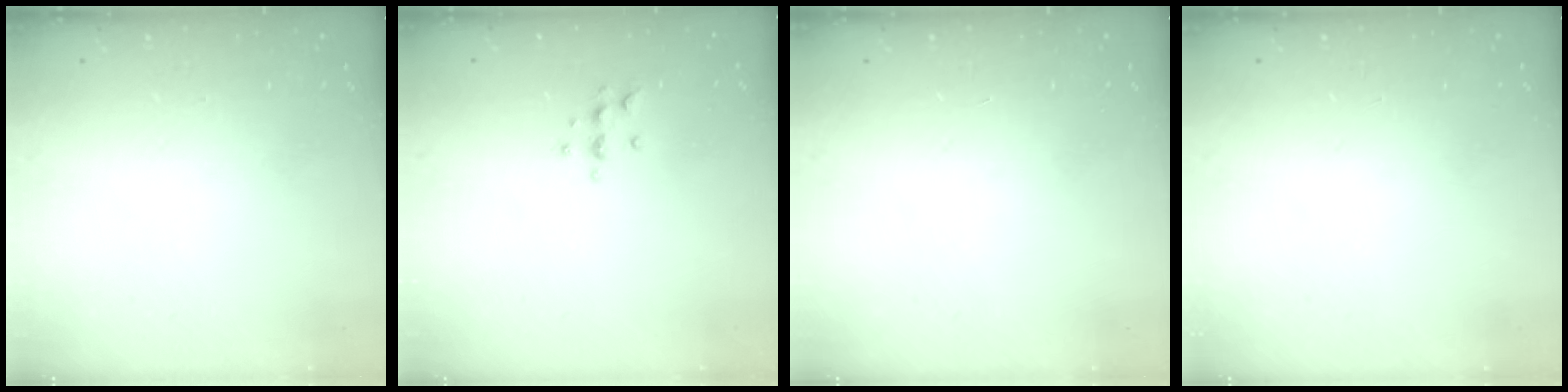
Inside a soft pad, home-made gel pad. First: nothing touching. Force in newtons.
{"total": 4.7, "press": 4.7, "slide": 0.6}
{"total": 0.0}
{"total": 0.0}